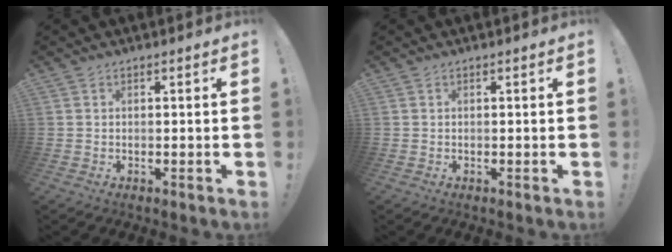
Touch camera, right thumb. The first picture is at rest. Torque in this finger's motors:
{"motor_torque": [0.00, 0.00, 0.00, 0.00, 0.00]}